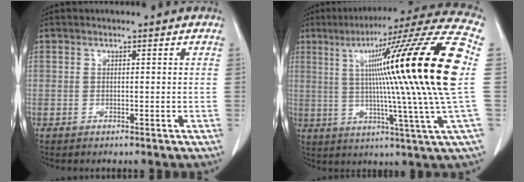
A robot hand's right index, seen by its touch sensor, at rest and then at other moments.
{"total": 26.6, "force": [4.4, -1.9, 26.2], "torque": [-0.346, 0.020, 0.052]}